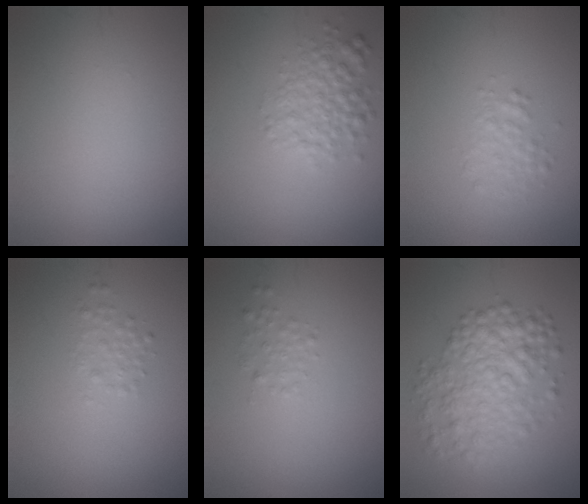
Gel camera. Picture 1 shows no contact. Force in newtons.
{"total": 3.2, "press": 3.2, "slide": 0.1}
{"total": 1.7, "press": 1.7, "slide": 0.1}
{"total": 1.3, "press": 1.3, "slide": 0.0}
{"total": 1.1, "press": 1.1, "slide": 0.0}
{"total": 5.6, "press": 5.6, "slide": 0.1}